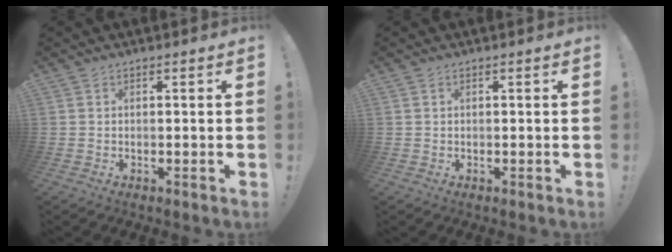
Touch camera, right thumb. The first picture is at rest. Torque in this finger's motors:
{"motor_torque": [-0.20, 0.08, 0.39, -0.21, -0.02]}